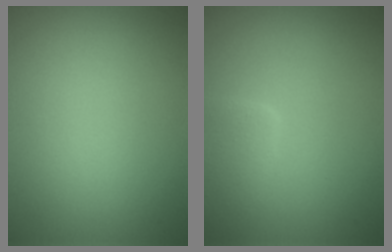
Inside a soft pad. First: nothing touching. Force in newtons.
{"total": 2.6, "press": 2.5, "slide": 0.3}